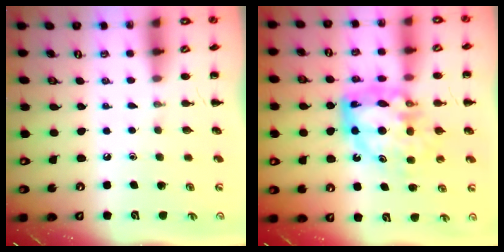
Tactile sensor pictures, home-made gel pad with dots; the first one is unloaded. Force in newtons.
{"total": 13.3, "press": 12.7, "slide": 3.7}